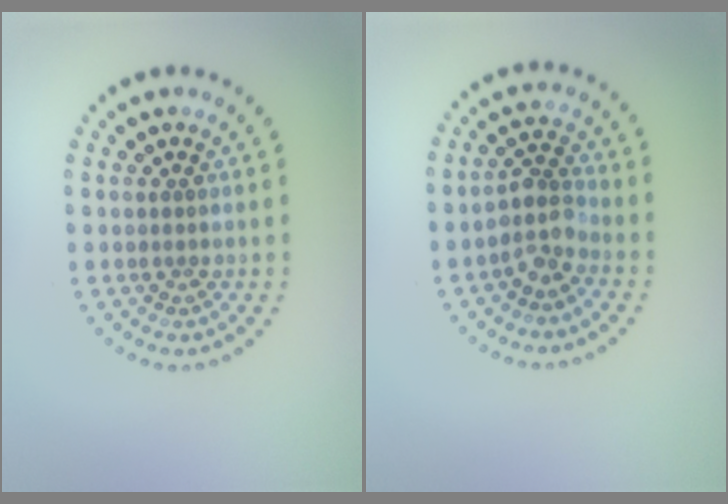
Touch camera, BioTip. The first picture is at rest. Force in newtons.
{"total": 2.8, "press": 2.2, "slide": 1.8}